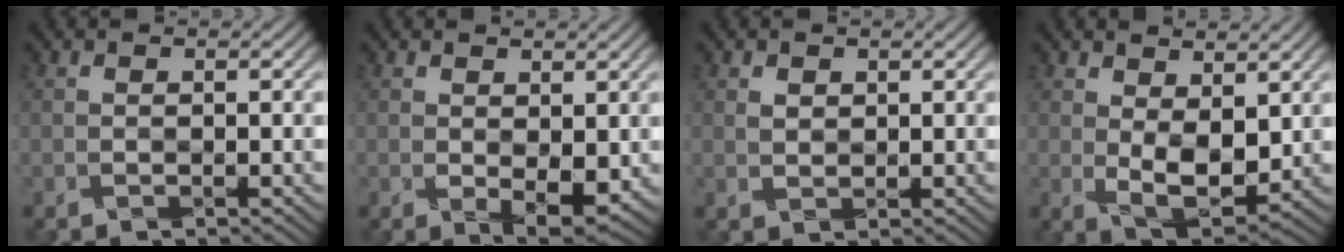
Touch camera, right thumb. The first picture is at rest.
{"total": 2.4, "force": [0.4, 1.0, 2.2], "torque": [-0.044, -0.014, 0.019]}
{"total": 1.0, "force": [0.8, 0.6, -0.2], "torque": [0.000, -0.007, 0.024]}
{"total": 5.4, "force": [1.5, 2.9, 4.4], "torque": [-0.090, -0.013, 0.037]}